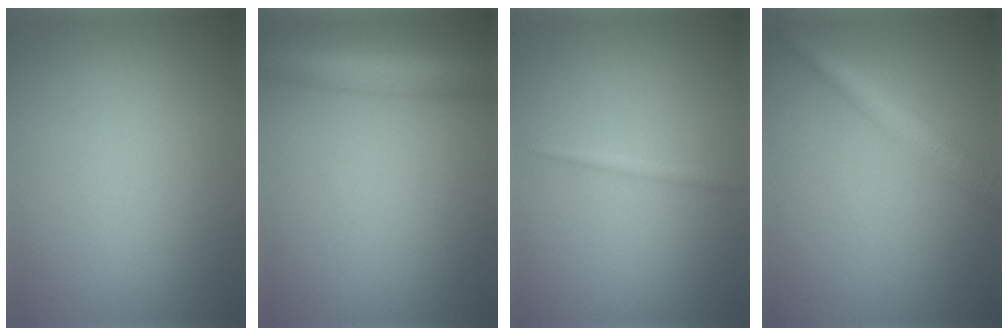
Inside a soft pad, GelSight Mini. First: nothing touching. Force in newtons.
{"total": 5.0, "press": 5.0, "slide": 0.2}
{"total": 0.7, "press": 0.7, "slide": 0.0}
{"total": 3.4, "press": 3.4, "slide": 0.1}